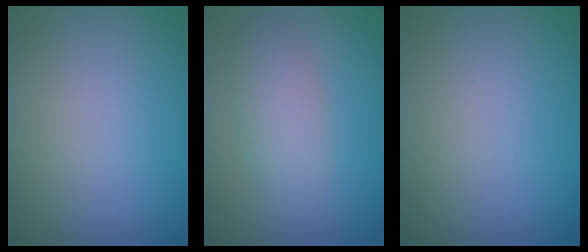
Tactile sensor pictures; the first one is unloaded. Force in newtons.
{"total": 3.0, "press": 3.0, "slide": 0.1}
{"total": 0.0}